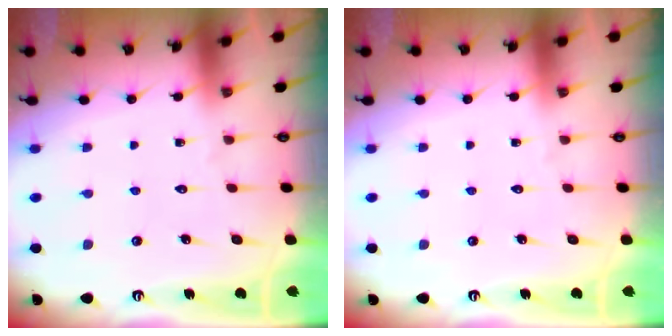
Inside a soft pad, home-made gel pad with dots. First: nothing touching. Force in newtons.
{"total": 0.0}